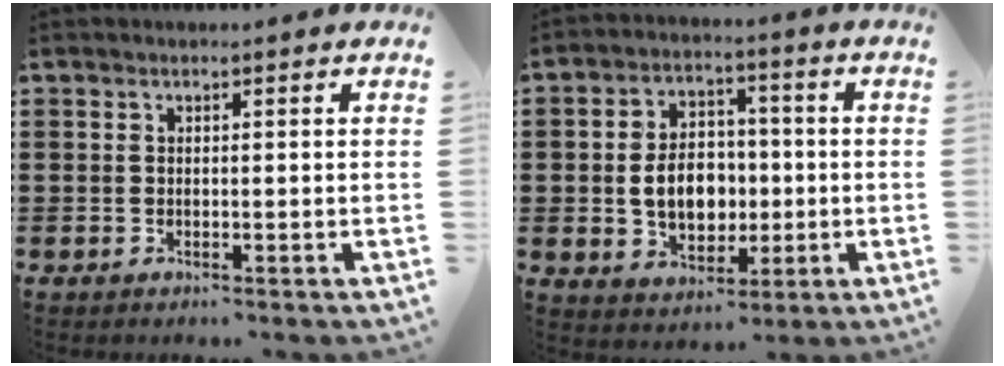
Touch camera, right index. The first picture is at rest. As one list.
[{"total": 7.8, "force": [-0.8, 5.6, 5.4], "torque": [-0.090, 0.003, -0.019]}]